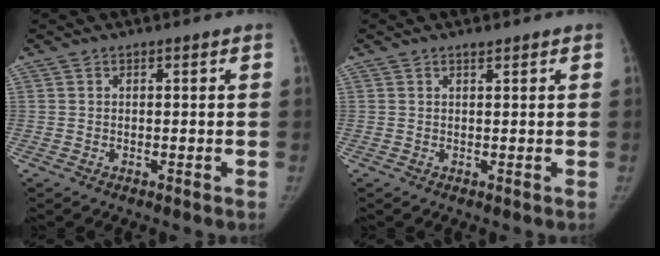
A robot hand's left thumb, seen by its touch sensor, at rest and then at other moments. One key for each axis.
{"total": 1.1, "fx": 0.9, "fy": 0.3, "fz": 0.5, "tx": -0.010, "ty": -0.006, "tz": 0.015}